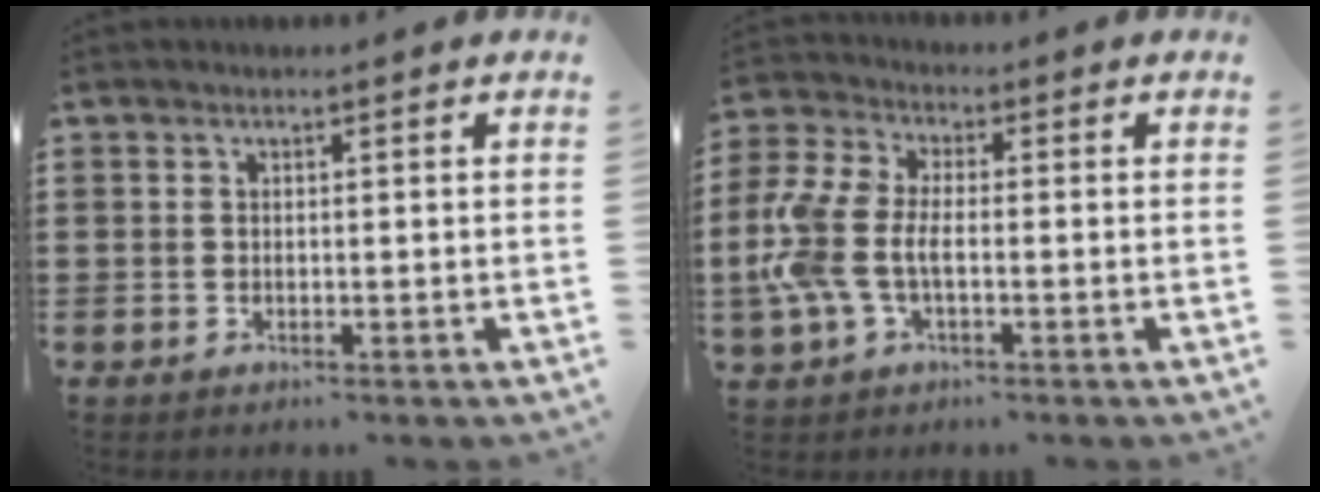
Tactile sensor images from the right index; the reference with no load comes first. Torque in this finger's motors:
{"motor_torque": [1.75, 0.38, 0.44, 0.21]}